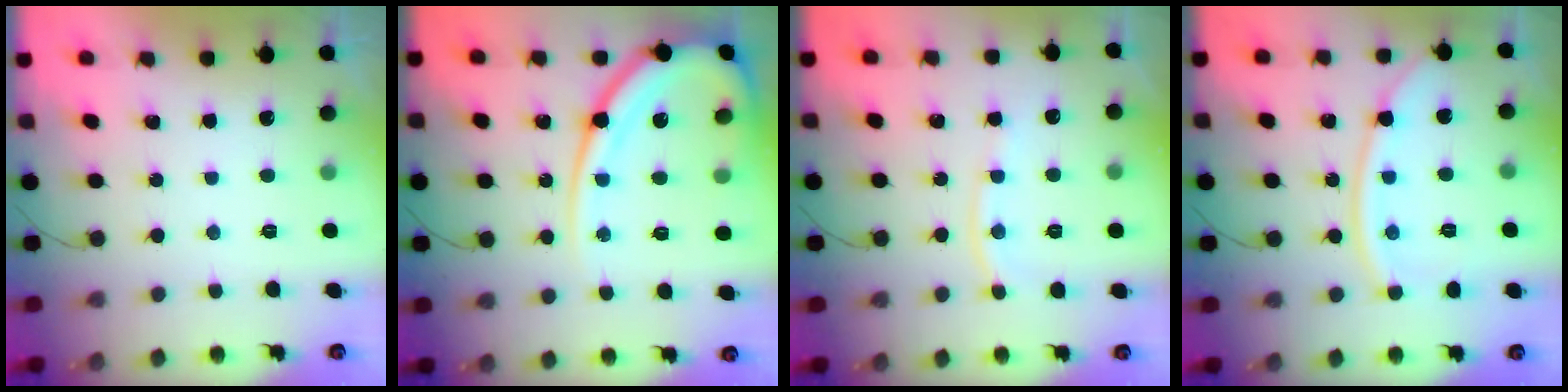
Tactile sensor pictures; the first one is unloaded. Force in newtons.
{"total": 16.9, "press": 16.8, "slide": 1.8}
{"total": 7.8, "press": 7.8, "slide": 1.1}
{"total": 11.1, "press": 11.1, "slide": 0.4}